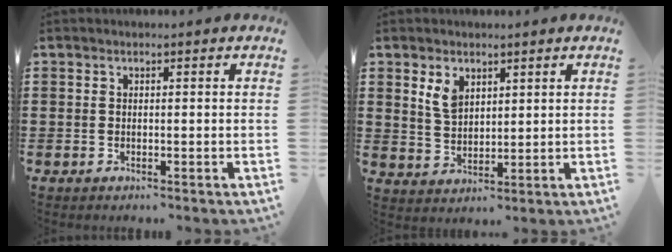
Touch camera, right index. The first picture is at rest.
{"total": 4.1, "force": [2.1, 2.5, 2.4], "torque": [-0.056, 0.008, 0.039]}